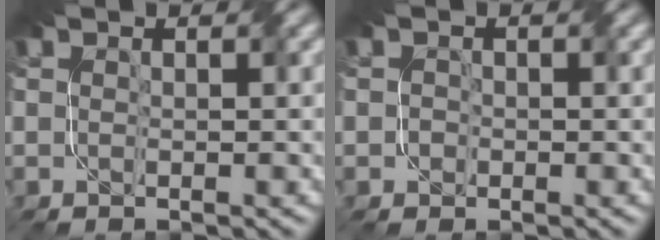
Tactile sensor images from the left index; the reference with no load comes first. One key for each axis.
{"total": 0.6, "fx": -0.4, "fy": 0.4, "fz": 0.1, "tx": 0.006, "ty": 0.004, "tz": -0.009}